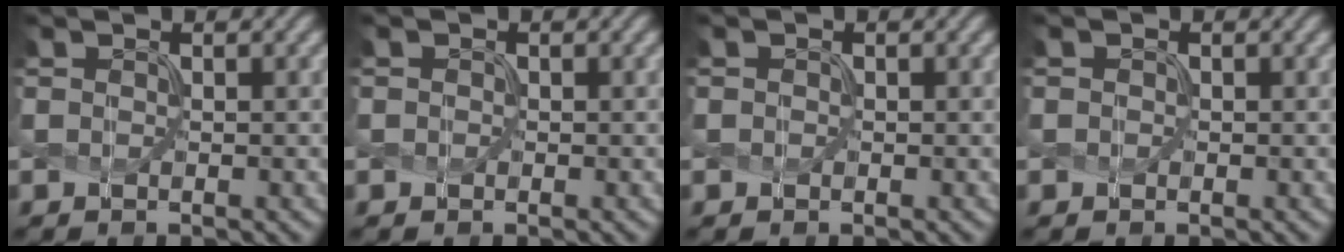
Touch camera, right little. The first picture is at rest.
{"total": 0.0}
{"total": 0.0}
{"total": 0.0}